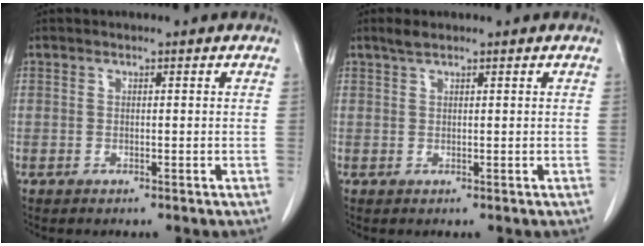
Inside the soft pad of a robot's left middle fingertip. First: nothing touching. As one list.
[{"total": 1.5, "force": [1.2, 0.2, 0.8], "torque": [-0.023, 0.005, 0.027]}]